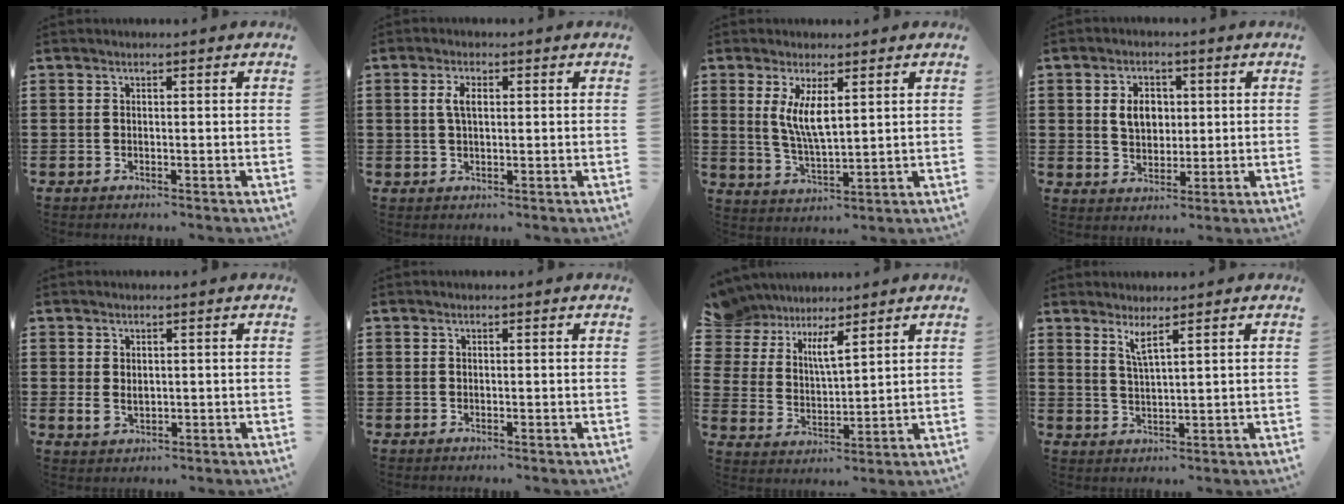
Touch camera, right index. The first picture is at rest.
{"total": 3.1, "force": [0.6, 1.4, 2.7], "torque": [-0.058, 0.008, 0.008]}
{"total": 5.9, "force": [1.7, 1.8, 5.3], "torque": [-0.108, 0.000, 0.030]}
{"total": 4.7, "force": [0.8, 3.5, 3.1], "torque": [-0.063, 0.009, 0.009]}
{"total": 2.0, "force": [0.6, 1.3, 1.3], "torque": [-0.027, 0.004, 0.011]}
{"total": 0.0}
{"total": 6.5, "force": [5.7, 2.1, 2.1], "torque": [-0.066, -0.018, 0.106]}
{"total": 2.6, "force": [2.3, -0.2, 1.2], "torque": [-0.028, 0.000, 0.043]}